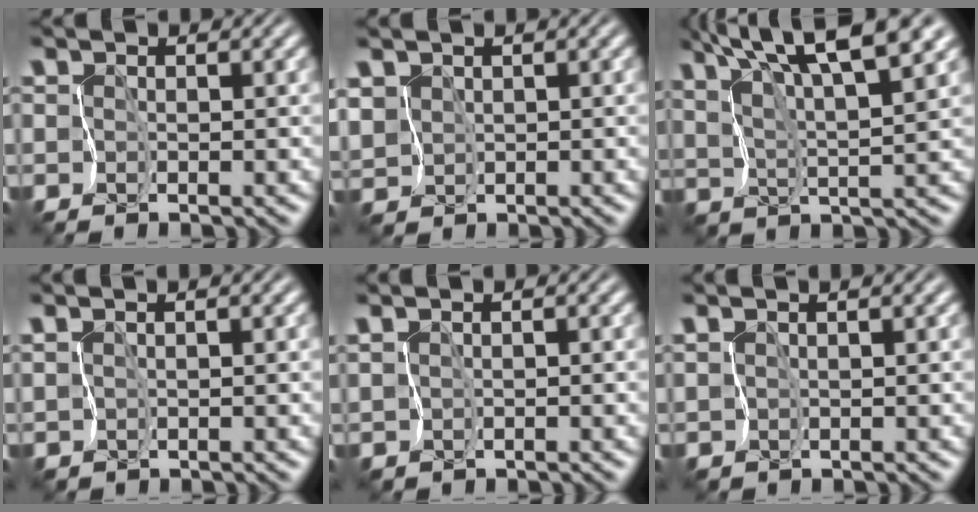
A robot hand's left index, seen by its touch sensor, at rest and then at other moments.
{"total": 1.3, "force": [0.8, 1.0, -0.3], "torque": [-0.003, -0.001, 0.019]}
{"total": 9.7, "force": [6.9, 2.1, 6.6], "torque": [-0.110, 0.029, 0.094]}
{"total": 1.1, "force": [1.0, -0.3, 0.3], "torque": [-0.007, 0.006, 0.024]}
{"total": 0.7, "force": [0.6, -0.2, -0.1], "torque": [-0.002, 0.003, 0.015]}
{"total": 1.8, "force": [1.6, -0.1, 0.8], "torque": [-0.012, 0.008, 0.028]}